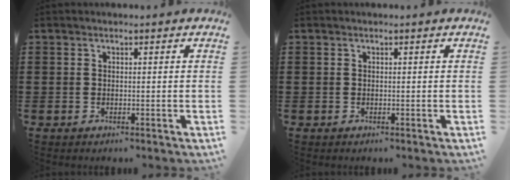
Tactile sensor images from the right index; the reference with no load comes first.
{"total": 0.0}